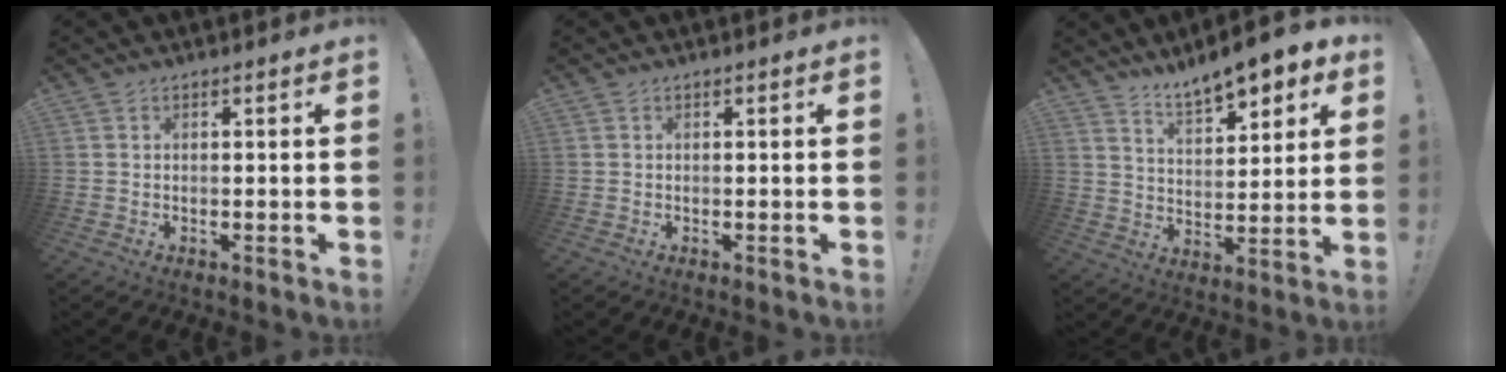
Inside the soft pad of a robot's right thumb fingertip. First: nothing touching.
{"total": 0.0}
{"total": 10.1, "force": [8.5, 2.8, 4.6], "torque": [-0.076, -0.065, 0.150]}